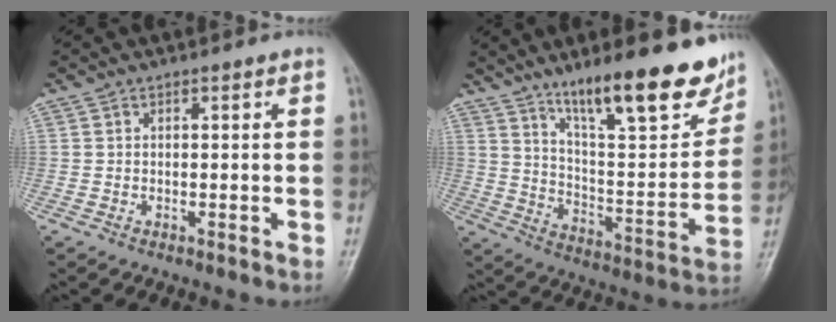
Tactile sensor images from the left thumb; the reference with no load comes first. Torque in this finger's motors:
{"motor_torque": [2.07, 1.50, 1.43, -1.34, 0.27]}